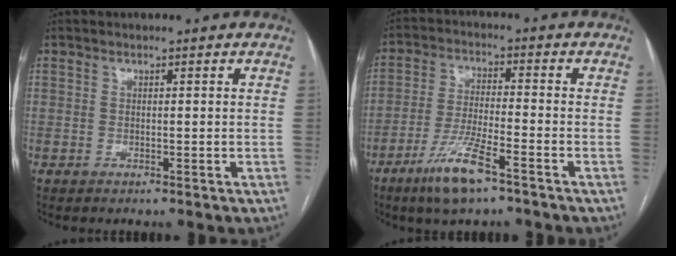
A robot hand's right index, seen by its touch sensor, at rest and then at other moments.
{"total": 9.0, "force": [-5.7, 1.1, 6.9], "torque": [-0.139, -0.017, -0.106]}